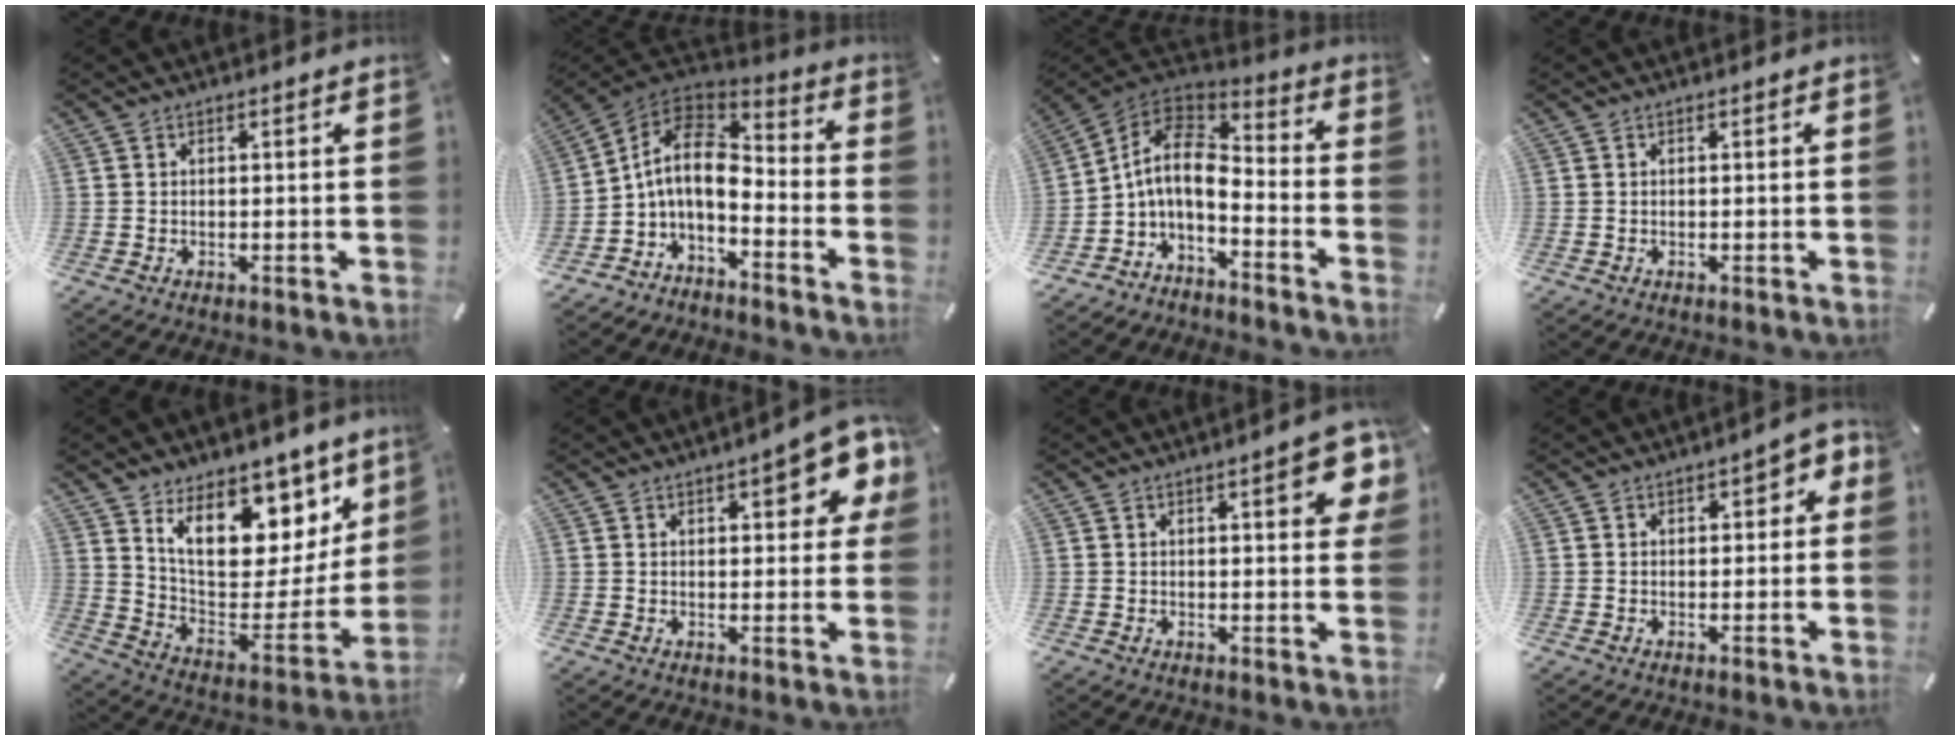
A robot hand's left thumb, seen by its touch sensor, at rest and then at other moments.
{"total": 10.1, "force": [-1.4, 6.3, 7.7], "torque": [-0.167, 0.000, -0.030]}
{"total": 9.1, "force": [-1.3, 5.2, 7.4], "torque": [-0.155, -0.007, -0.026]}
{"total": 0.0}
{"total": 17.6, "force": [11.3, 10.3, 8.7], "torque": [-0.116, -0.098, 0.200]}
{"total": 10.5, "force": [5.0, 4.2, 8.2], "torque": [-0.104, -0.018, 0.081]}
{"total": 9.3, "force": [3.7, 3.1, 7.9], "torque": [-0.101, -0.011, 0.057]}
{"total": 3.7, "force": [0.8, 2.2, 2.9], "torque": [-0.032, 0.002, 0.006]}